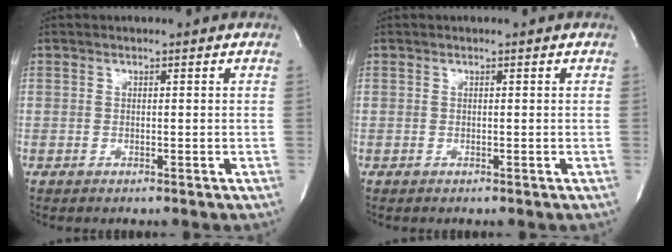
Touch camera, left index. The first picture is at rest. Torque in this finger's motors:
{"motor_torque": [0.00, 0.00, -0.03, 0.00]}